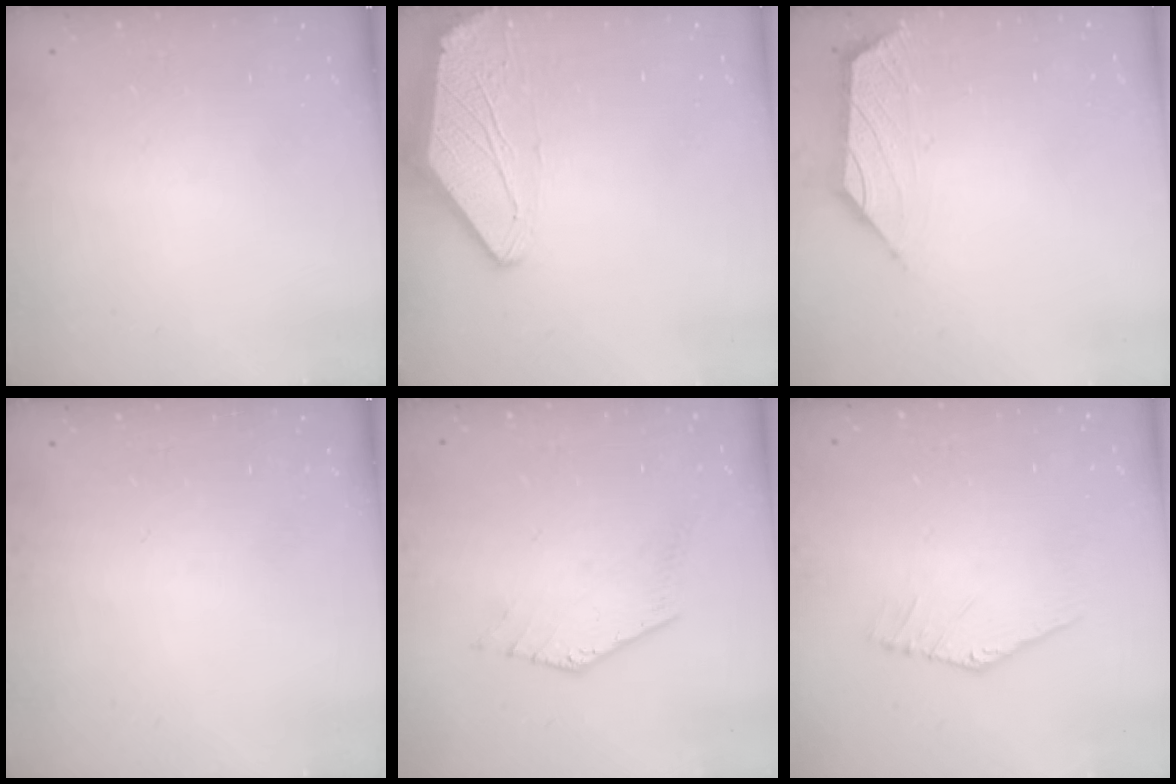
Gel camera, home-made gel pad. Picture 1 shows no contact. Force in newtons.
{"total": 0.0}
{"total": 1.5, "press": 1.4, "slide": 0.6}
{"total": 0.0}
{"total": 2.0, "press": 2.0, "slide": 0.4}
{"total": 3.0, "press": 3.0, "slide": 0.1}